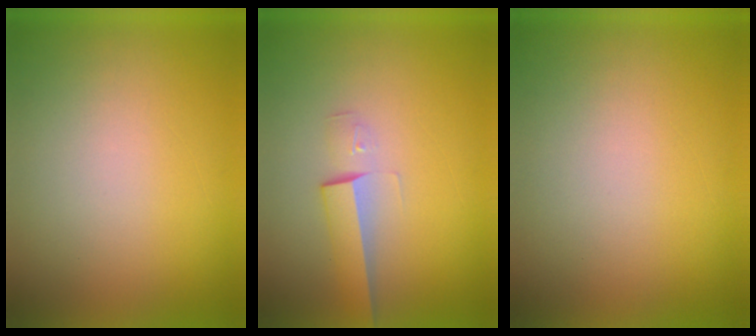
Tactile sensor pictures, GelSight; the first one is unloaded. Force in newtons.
{"total": 2.6}
{"total": 0.0}